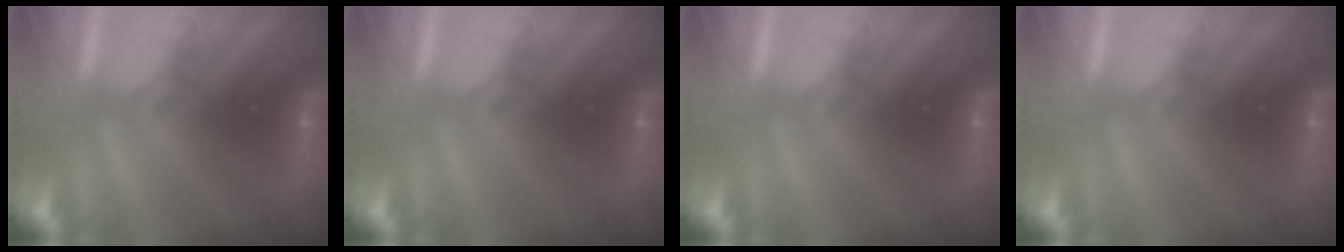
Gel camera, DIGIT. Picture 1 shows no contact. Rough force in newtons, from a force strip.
{"total": 0.0}
{"total": 0.0}
{"total": 0.0}